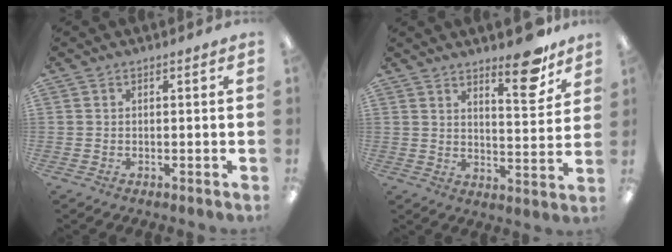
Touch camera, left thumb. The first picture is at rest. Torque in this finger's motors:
{"motor_torque": [-0.25, 0.28, -0.02, -0.24, -0.01]}